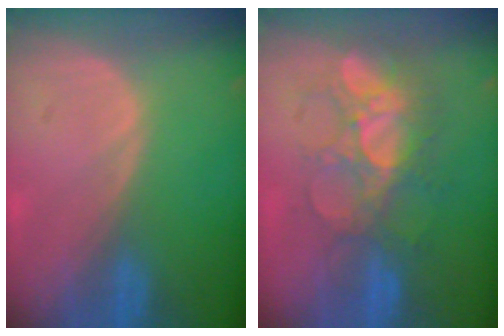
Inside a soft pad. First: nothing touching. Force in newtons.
{"total": 8.2, "press": 7.7, "slide": 2.8}